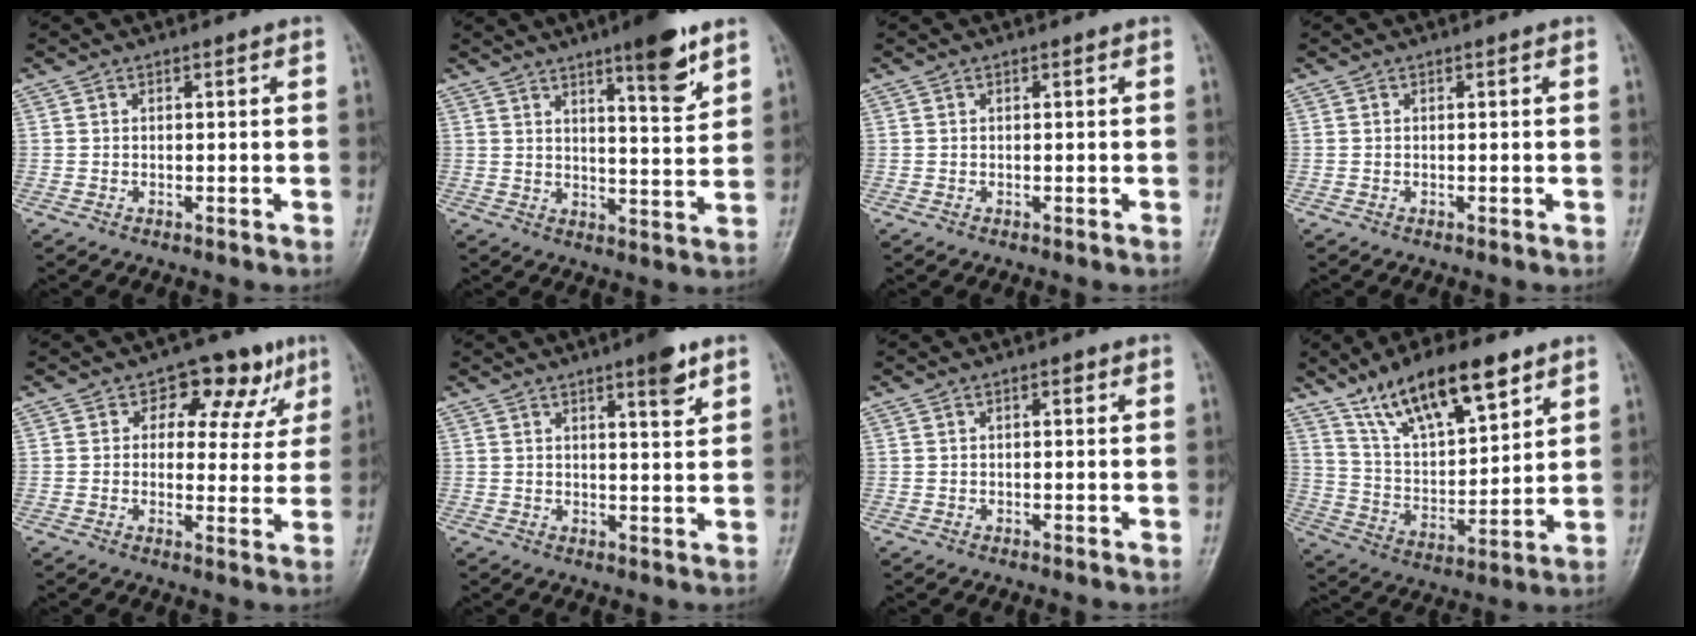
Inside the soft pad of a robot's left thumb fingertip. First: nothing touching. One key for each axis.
{"total": 9.9, "fx": 6.3, "fy": 1.8, "fz": 7.4, "tx": -0.092, "ty": -0.040, "tz": 0.089}
{"total": 0.0}
{"total": 0.0}
{"total": 9.5, "fx": 4.7, "fy": 6.6, "fz": 5.0, "tx": -0.005, "ty": -0.008, "tz": 0.054}
{"total": 5.2, "fx": 3.3, "fy": 1.0, "fz": 4.0, "tx": -0.048, "ty": -0.019, "tz": 0.044}
{"total": 1.1, "fx": 0.4, "fy": 0.5, "fz": 0.8, "tx": -0.009, "ty": 0.003, "tz": 0.002}
{"total": 17.3, "fx": 11.2, "fy": 6.2, "fz": 11.6, "tx": -0.166, "ty": -0.047, "tz": 0.207}